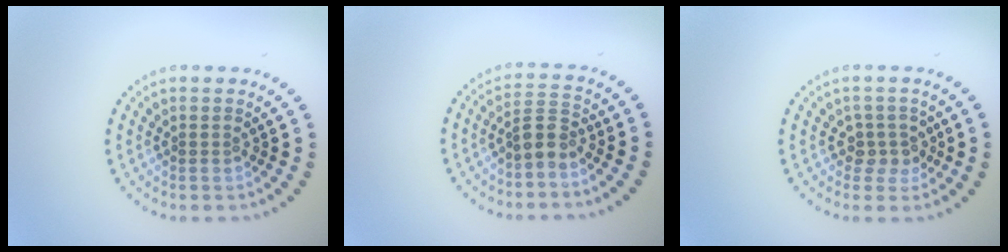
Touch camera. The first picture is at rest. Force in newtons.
{"total": 2.4, "press": 1.9, "slide": 1.5}
{"total": 2.1, "press": 1.7, "slide": 1.2}